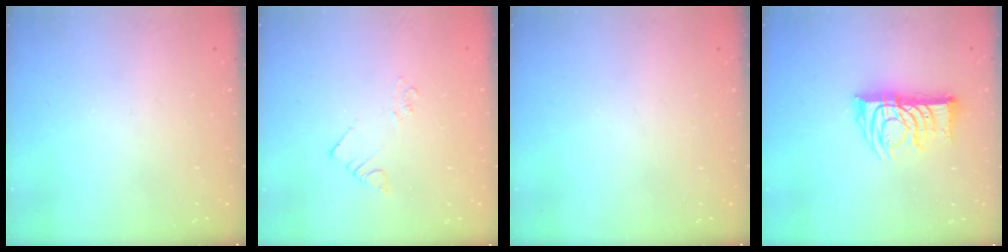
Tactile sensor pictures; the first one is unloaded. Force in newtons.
{"total": 1.9, "press": 1.9, "slide": 0.1}
{"total": 0.0}
{"total": 14.2, "press": 14.2, "slide": 0.3}